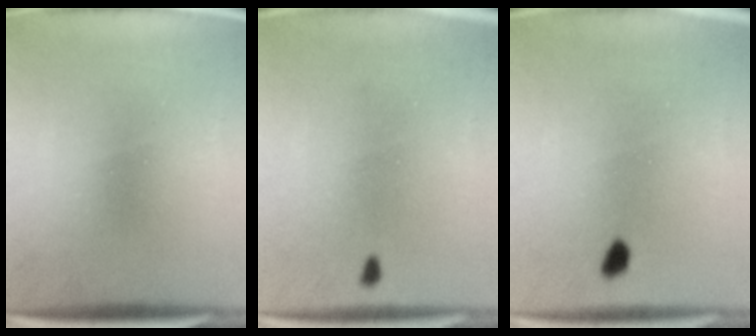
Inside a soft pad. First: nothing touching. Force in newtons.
{"total": 0.8}
{"total": 1.7}